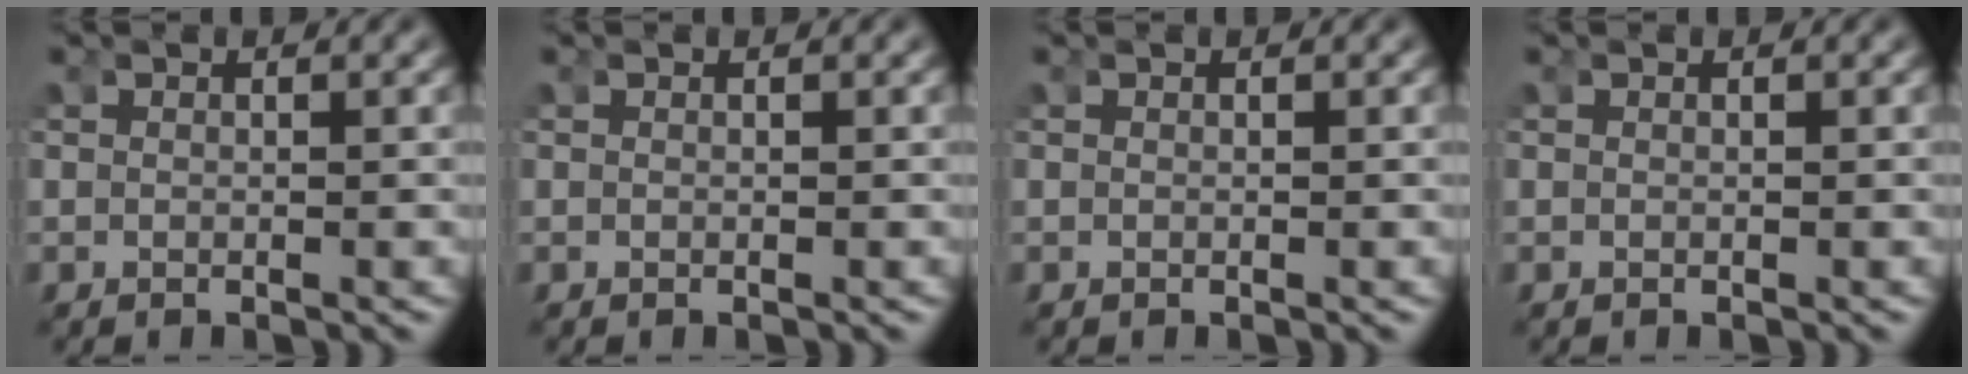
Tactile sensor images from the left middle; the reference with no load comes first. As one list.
[{"total": 0.0}, {"total": 0.0}, {"total": 0.0}]